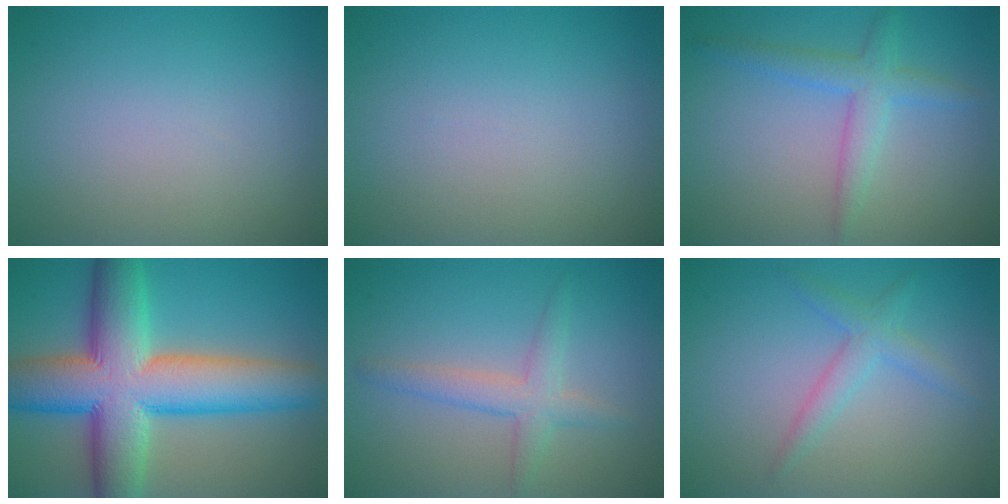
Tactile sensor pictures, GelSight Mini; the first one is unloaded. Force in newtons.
{"total": 0.0}
{"total": 3.0, "press": 3.0, "slide": 0.2}
{"total": 13.0, "press": 13.0, "slide": 0.2}
{"total": 2.8, "press": 2.8, "slide": 0.1}
{"total": 2.2, "press": 2.2, "slide": 0.1}